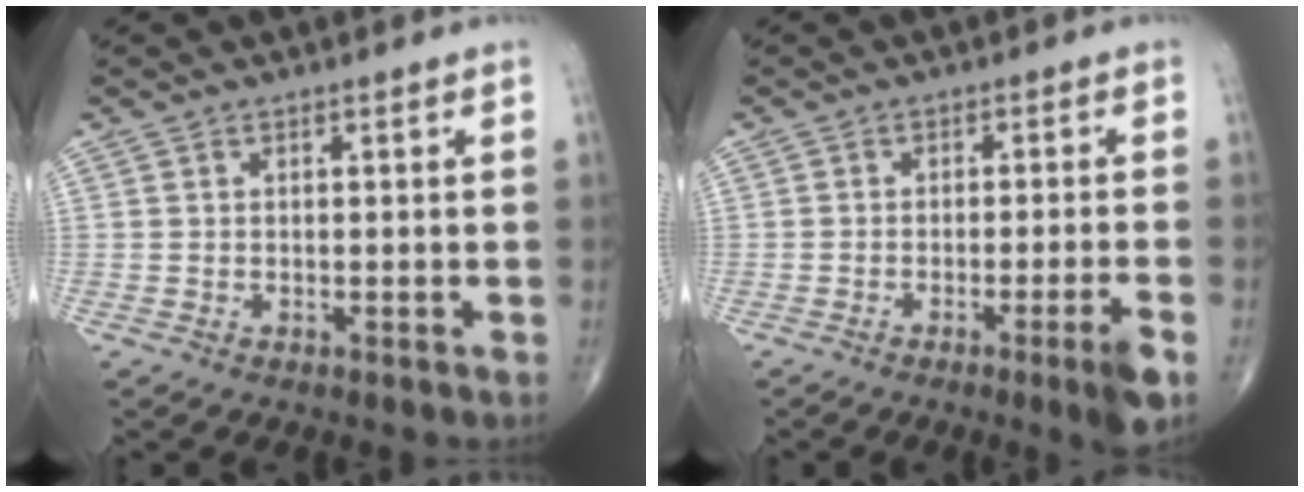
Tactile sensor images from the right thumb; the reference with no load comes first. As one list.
[{"total": 5.0, "force": [-2.8, -0.2, 4.2], "torque": [-0.068, 0.004, -0.044]}]